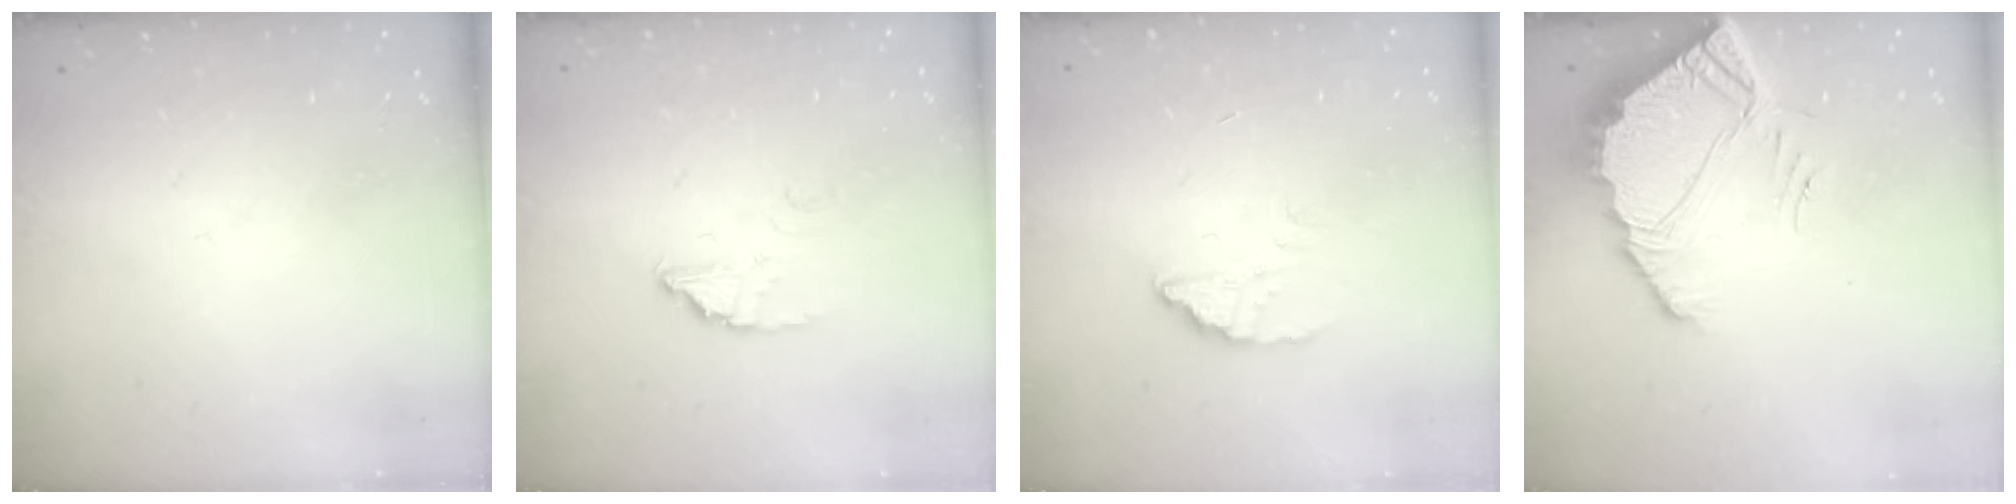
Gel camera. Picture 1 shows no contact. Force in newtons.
{"total": 2.8, "press": 2.8, "slide": 0.1}
{"total": 2.5, "press": 2.5, "slide": 0.1}
{"total": 7.6, "press": 7.5, "slide": 0.6}